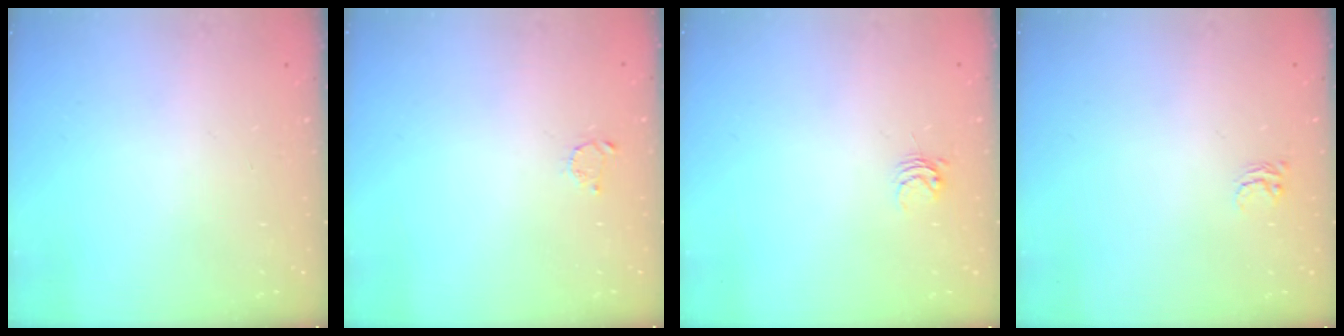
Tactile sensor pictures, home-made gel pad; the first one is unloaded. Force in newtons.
{"total": 2.1, "press": 2.1, "slide": 0.3}
{"total": 3.7, "press": 3.7, "slide": 0.5}
{"total": 4.1, "press": 4.1, "slide": 0.2}